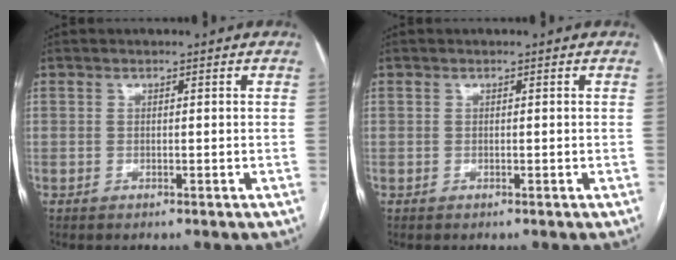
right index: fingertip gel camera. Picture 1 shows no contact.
{"total": 0.0}